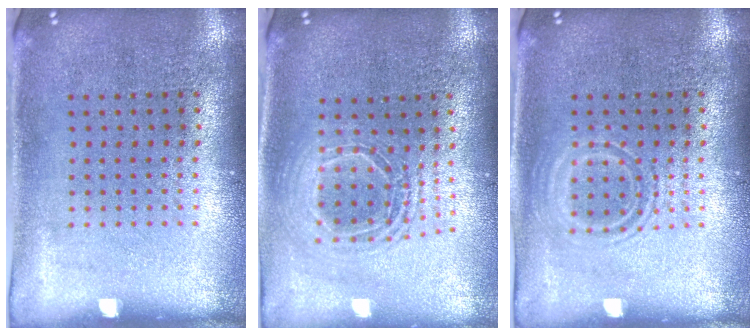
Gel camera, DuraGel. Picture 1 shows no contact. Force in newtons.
{"total": 1.7, "press": 1.5, "slide": 0.9}
{"total": 1.0, "press": 1.0, "slide": 0.2}